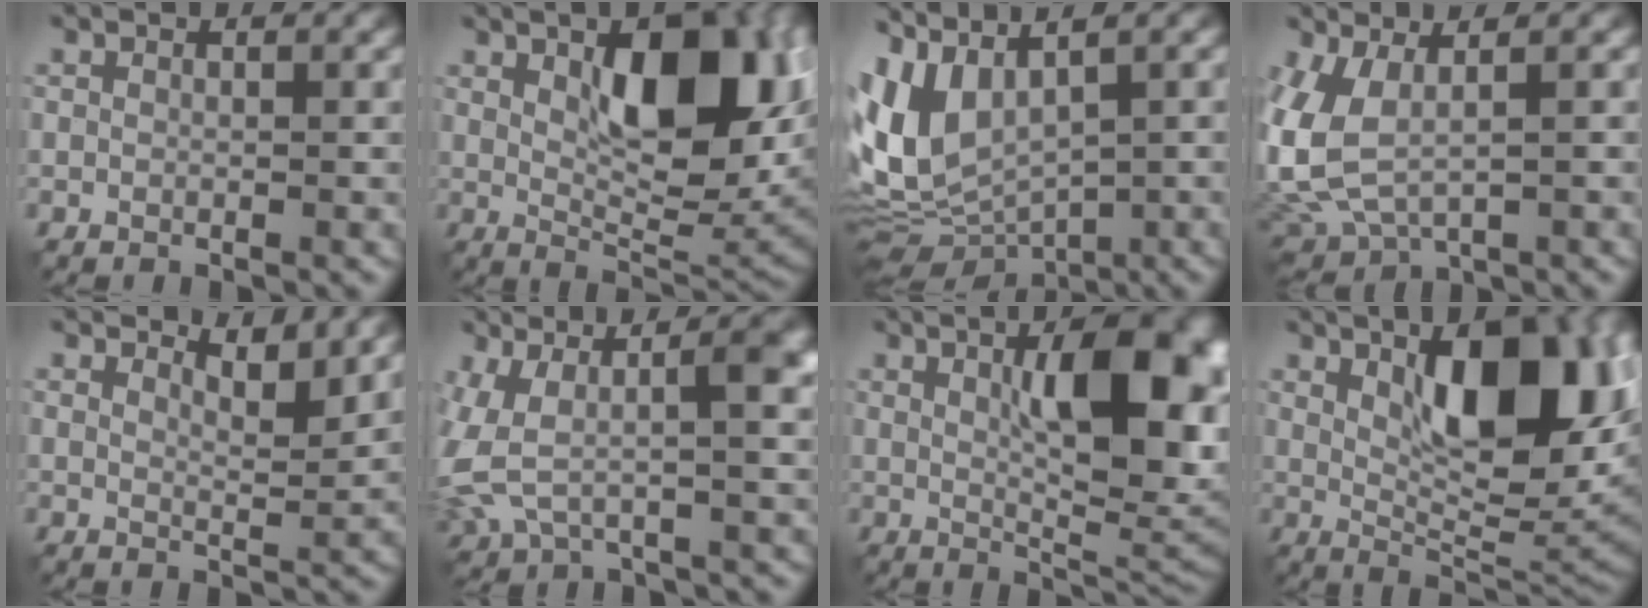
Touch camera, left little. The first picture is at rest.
{"total": 11.3, "force": [2.4, 4.6, 10.1], "torque": [-0.140, 0.006, 0.040]}
{"total": 7.4, "force": [0.8, 3.7, 6.4], "torque": [-0.146, -0.012, 0.030]}
{"total": 7.0, "force": [0.7, 3.6, 6.0], "torque": [-0.153, -0.012, 0.019]}
{"total": 3.0, "force": [2.6, 0.5, 1.5], "torque": [-0.023, -0.005, 0.038]}
{"total": 9.2, "force": [1.7, 4.0, 8.1], "torque": [-0.181, 0.001, 0.032]}
{"total": 11.4, "force": [2.2, 3.8, 10.5], "torque": [-0.140, 0.007, 0.039]}
{"total": 12.5, "force": [3.0, 4.9, 11.1], "torque": [-0.155, 0.005, 0.049]}